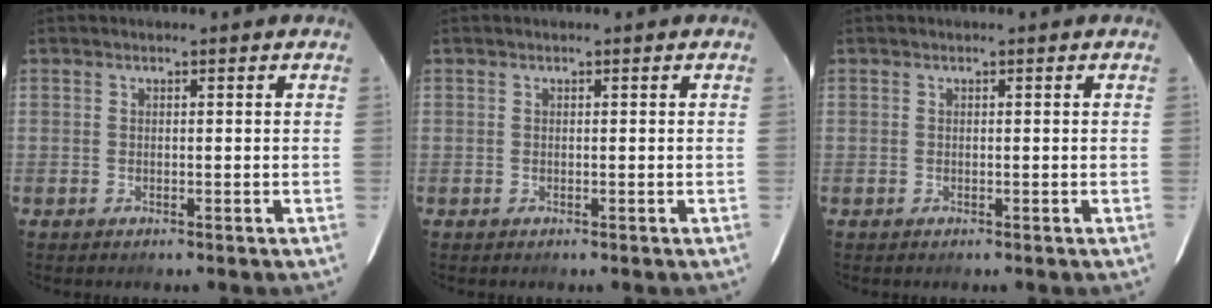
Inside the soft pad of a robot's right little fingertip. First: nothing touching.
{"total": 0.0}
{"total": 0.0}